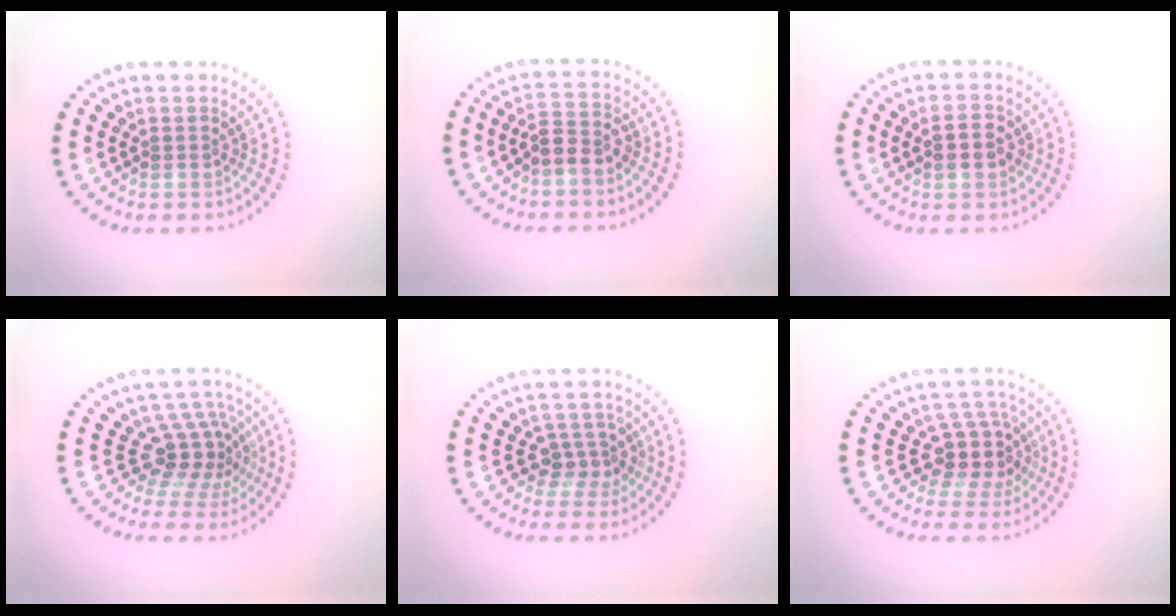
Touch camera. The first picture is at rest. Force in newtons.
{"total": 2.5, "press": 2.3, "slide": 0.9}
{"total": 2.8, "press": 2.8, "slide": 0.1}
{"total": 4.1, "press": 2.8, "slide": 2.9}
{"total": 2.6, "press": 2.0, "slide": 1.7}
{"total": 4.0, "press": 3.1, "slide": 2.5}